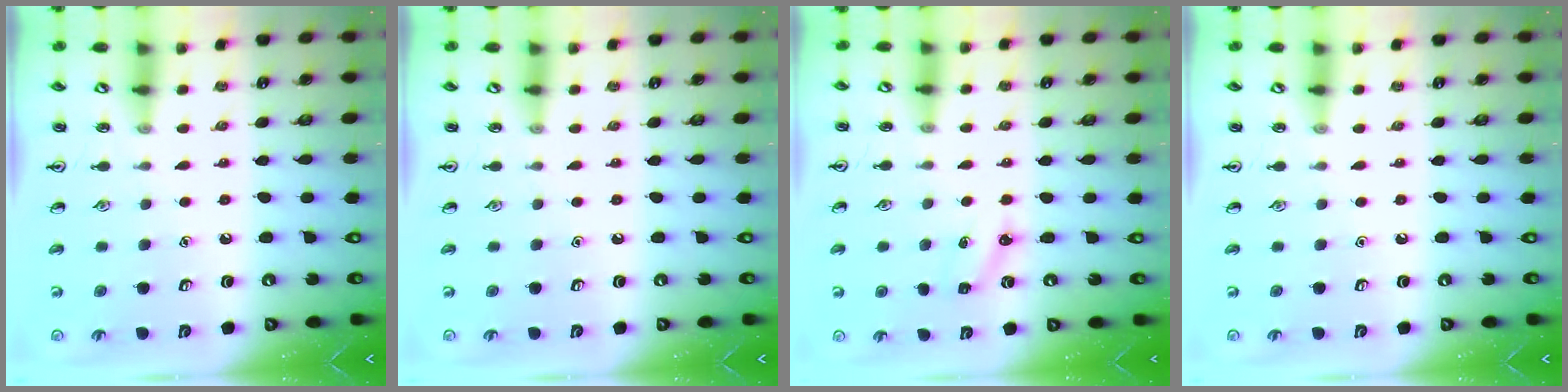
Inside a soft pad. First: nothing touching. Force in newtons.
{"total": 0.0}
{"total": 3.8, "press": 3.6, "slide": 1.3}
{"total": 0.0}